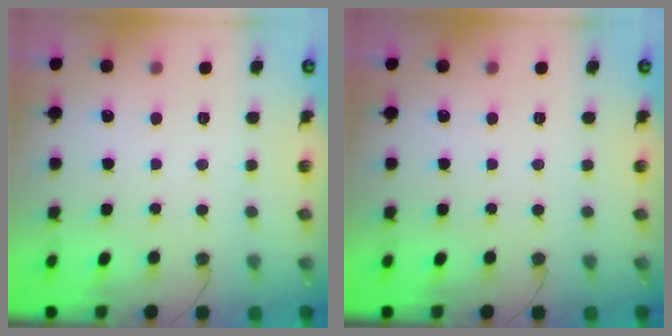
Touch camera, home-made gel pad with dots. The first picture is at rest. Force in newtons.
{"total": 0.0}